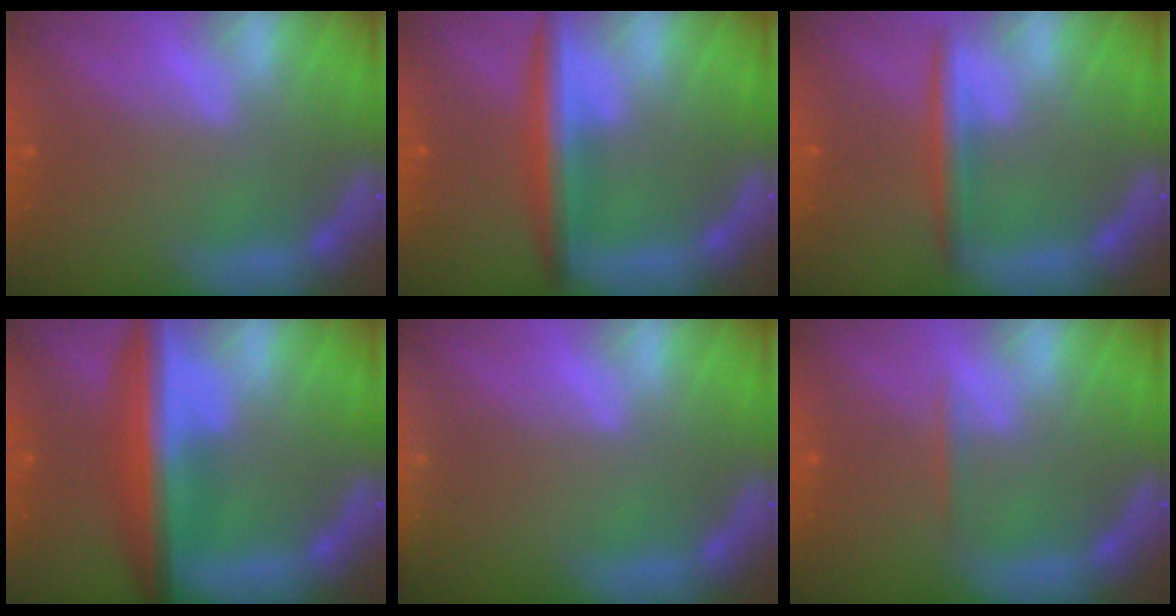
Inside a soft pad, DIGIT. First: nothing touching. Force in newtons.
{"total": 5.0}
{"total": 3.0}
{"total": 8.5}
{"total": 3.9}
{"total": 0.9}